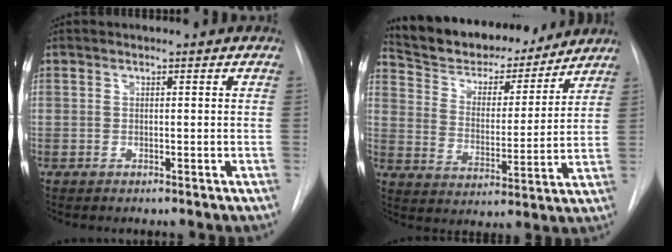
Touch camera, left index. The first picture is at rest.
{"total": 17.9, "force": [16.3, 5.0, 5.5], "torque": [-0.088, 0.004, 0.255]}